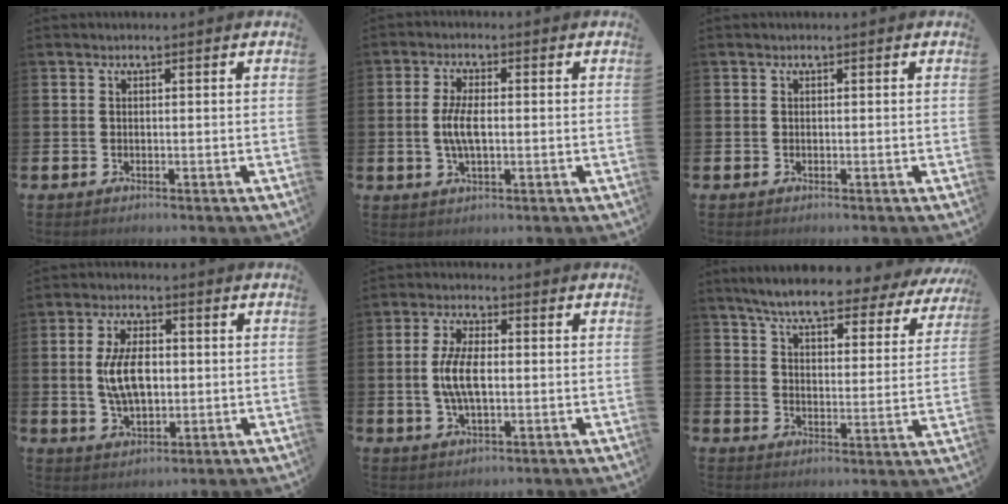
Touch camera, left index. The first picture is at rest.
{"total": 4.8, "force": [0.0, 1.9, 4.4], "torque": [-0.086, 0.003, -0.005]}
{"total": 0.0}
{"total": 7.5, "force": [0.4, 4.1, 6.2], "torque": [-0.121, 0.006, 0.001]}
{"total": 6.3, "force": [0.0, 2.8, 5.6], "torque": [-0.114, 0.004, -0.006]}
{"total": 7.4, "force": [6.6, 0.9, 3.2], "torque": [-0.083, -0.041, 0.109]}